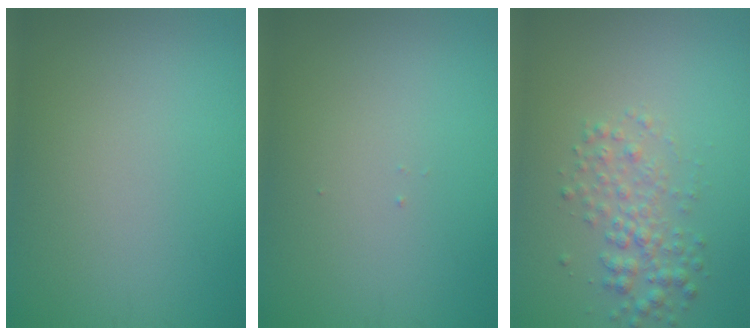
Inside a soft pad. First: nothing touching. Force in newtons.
{"total": 0.0}
{"total": 2.7, "press": 2.7, "slide": 0.0}